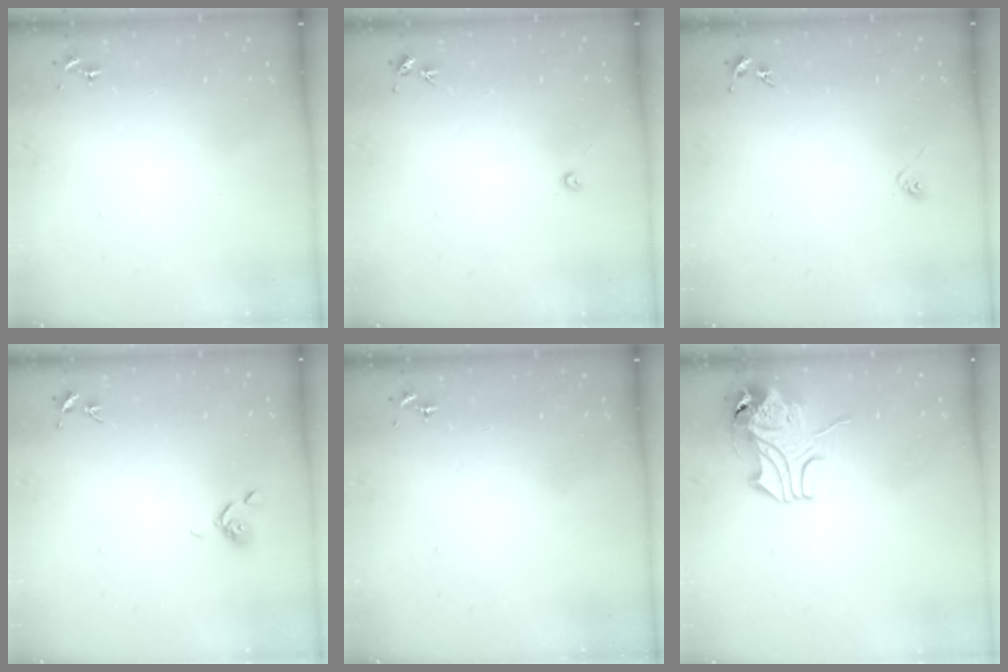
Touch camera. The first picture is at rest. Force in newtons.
{"total": 4.1, "press": 4.1, "slide": 0.4}
{"total": 2.8, "press": 2.6, "slide": 1.1}
{"total": 6.4, "press": 6.2, "slide": 1.3}
{"total": 0.0}
{"total": 10.6, "press": 10.5, "slide": 1.8}